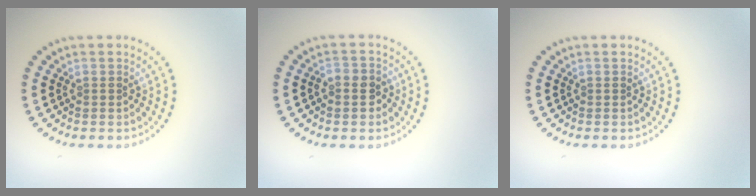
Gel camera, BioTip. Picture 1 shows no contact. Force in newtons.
{"total": 2.0, "press": 1.9, "slide": 0.6}
{"total": 0.0}